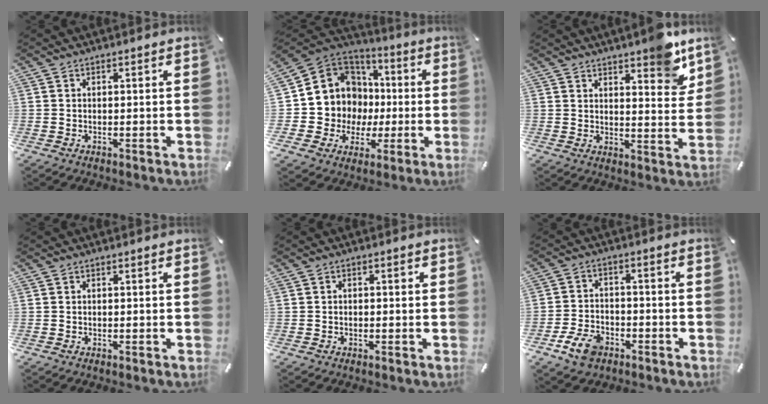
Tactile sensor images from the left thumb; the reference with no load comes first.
{"total": 11.9, "force": [1.1, 11.8, 1.5], "torque": [-0.041, -0.041, 0.043]}
{"total": 8.6, "force": [6.8, 2.9, 4.4], "torque": [-0.042, -0.049, 0.113]}
{"total": 0.0}
{"total": 1.1, "force": [-0.4, 0.5, 0.8], "torque": [-0.016, 0.004, -0.010]}
{"total": 7.6, "force": [-4.2, 5.0, 3.9], "torque": [-0.080, 0.020, -0.076]}